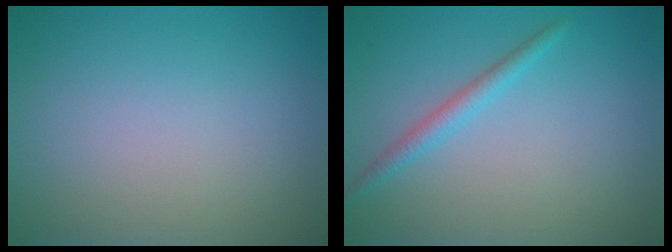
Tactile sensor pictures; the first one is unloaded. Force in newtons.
{"total": 1.7, "press": 1.7, "slide": 0.1}